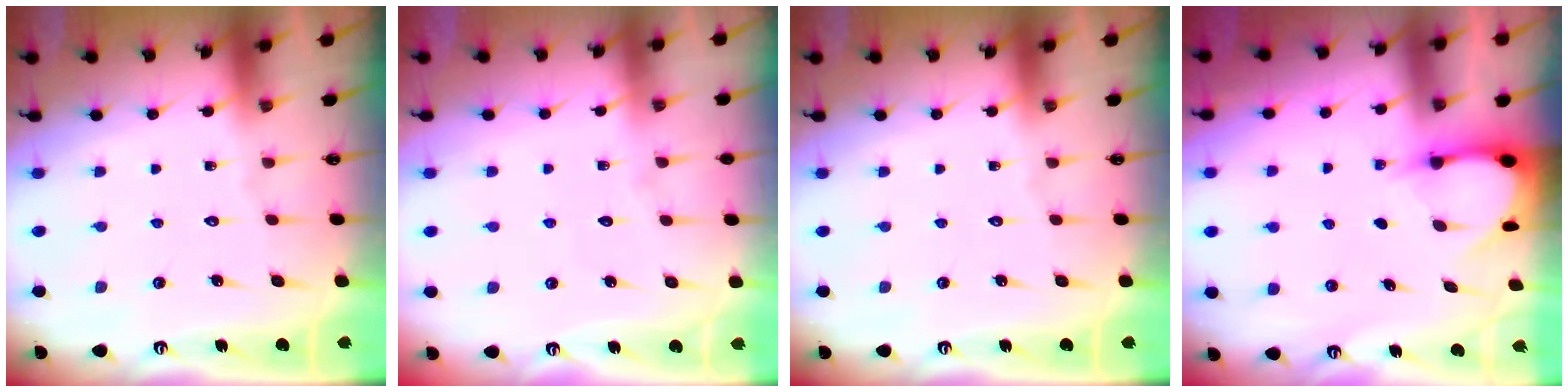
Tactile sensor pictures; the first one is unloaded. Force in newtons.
{"total": 3.0, "press": 3.0, "slide": 0.3}
{"total": 0.0}
{"total": 3.2, "press": 3.2, "slide": 0.4}